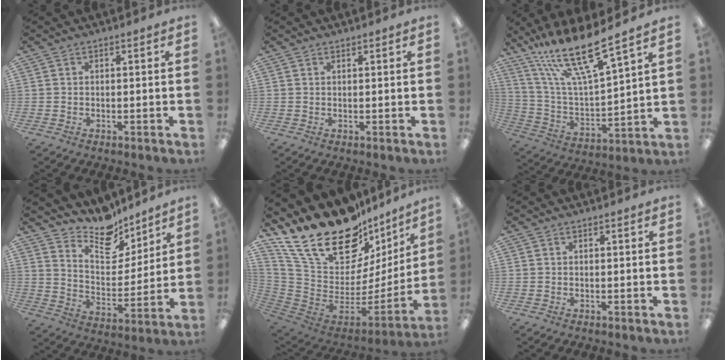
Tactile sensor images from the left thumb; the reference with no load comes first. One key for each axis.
{"total": 0.6, "fx": 0.6, "fy": 0.1, "fz": -0.1, "tx": 0.001, "ty": 0.000, "tz": 0.011}
{"total": 19.2, "fx": 14.7, "fy": 3.3, "fz": 11.8, "tx": -0.246, "ty": -0.094, "tz": 0.250}
{"total": 13.4, "fx": 11.8, "fy": 4.8, "fz": 4.0, "tx": -0.079, "ty": -0.090, "tz": 0.218}
{"total": 27.8, "fx": 19.9, "fy": 12.9, "fz": 14.5, "tx": -0.255, "ty": -0.138, "tz": 0.374}
{"total": 0.0}